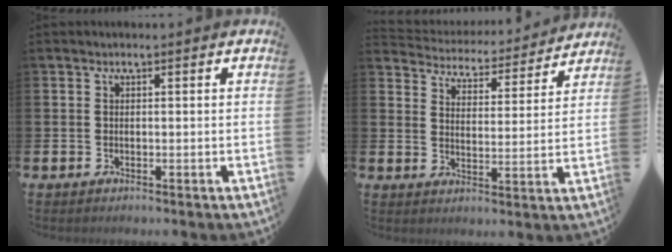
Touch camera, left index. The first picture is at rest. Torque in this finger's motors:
{"motor_torque": [-1.12, -1.01, -0.58, -0.03]}